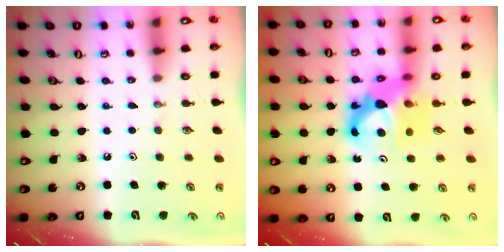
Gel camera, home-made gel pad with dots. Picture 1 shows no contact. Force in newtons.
{"total": 10.8, "press": 10.7, "slide": 1.0}